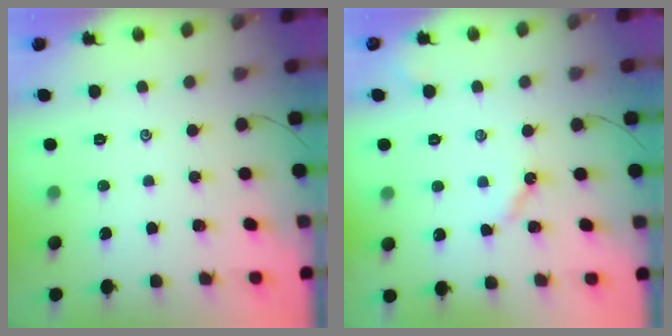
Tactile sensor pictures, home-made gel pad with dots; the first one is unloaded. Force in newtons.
{"total": 4.4, "press": 4.3, "slide": 0.5}